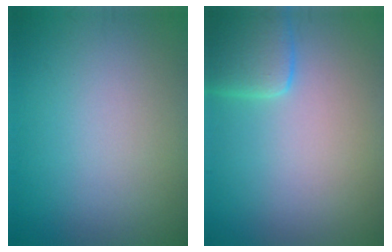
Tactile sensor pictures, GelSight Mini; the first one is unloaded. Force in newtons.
{"total": 3.4, "press": 3.4, "slide": 0.3}